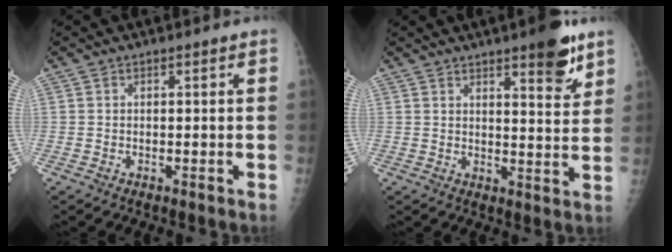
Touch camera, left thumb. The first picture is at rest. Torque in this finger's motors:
{"motor_torque": [1.05, 0.70, 0.67, -0.21, 0.01]}